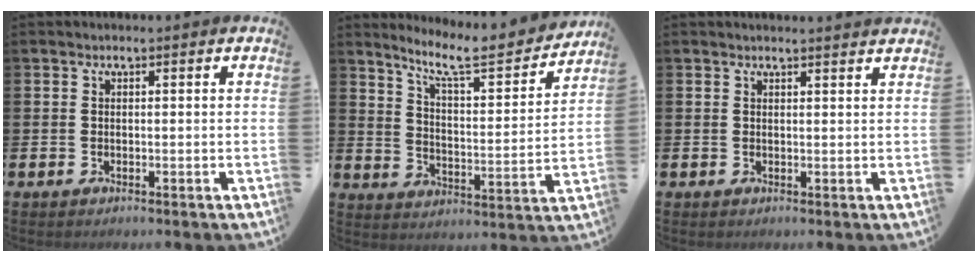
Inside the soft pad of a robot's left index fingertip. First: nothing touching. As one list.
[{"total": 8.8, "force": [7.8, 1.2, 3.7], "torque": [-0.087, -0.055, 0.131]}, {"total": 1.3, "force": [1.3, -0.1, 0.0], "torque": [0.010, -0.009, 0.021]}]